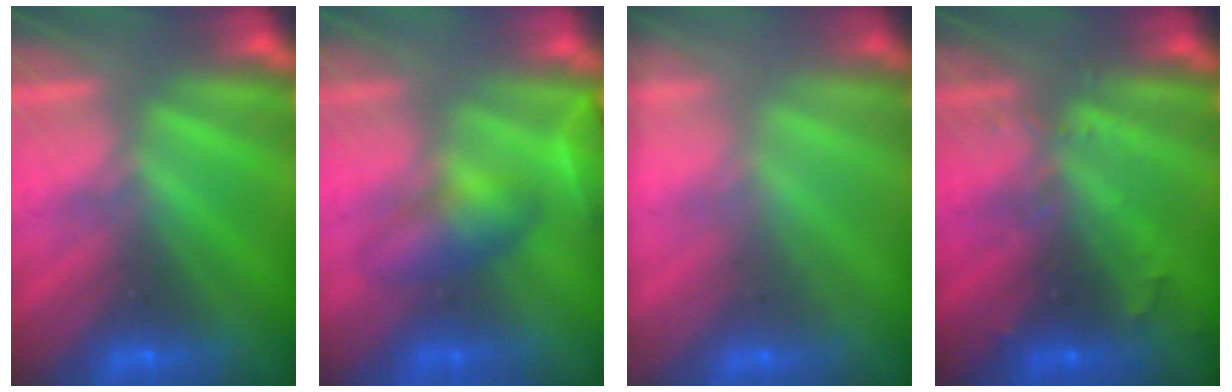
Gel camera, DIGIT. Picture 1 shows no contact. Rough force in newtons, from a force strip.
{"total": 4.7}
{"total": 1.6}
{"total": 2.9}